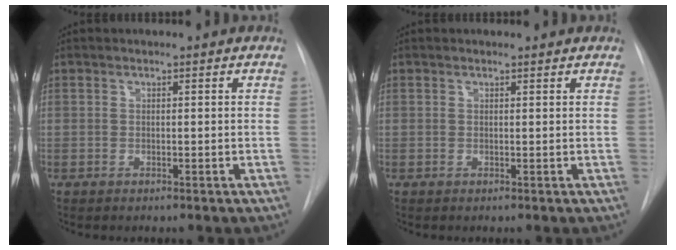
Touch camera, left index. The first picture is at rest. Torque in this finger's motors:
{"motor_torque": [0.02, 0.01, -0.31, -0.01]}